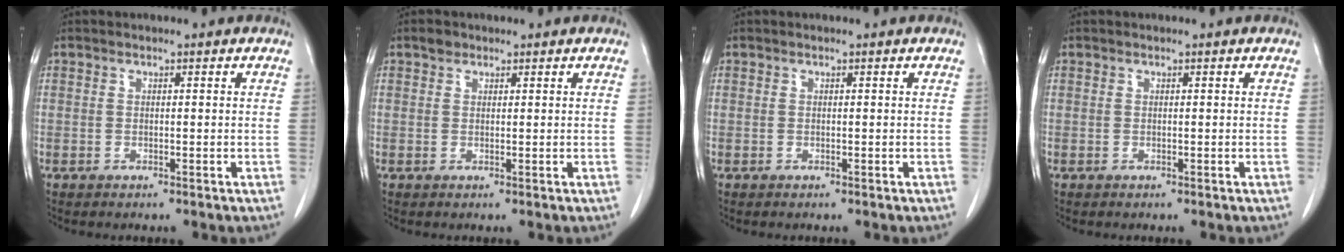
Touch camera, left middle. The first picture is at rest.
{"total": 1.2, "force": [0.8, 0.8, 0.2], "torque": [-0.004, 0.003, 0.012]}
{"total": 0.0}
{"total": 0.0}